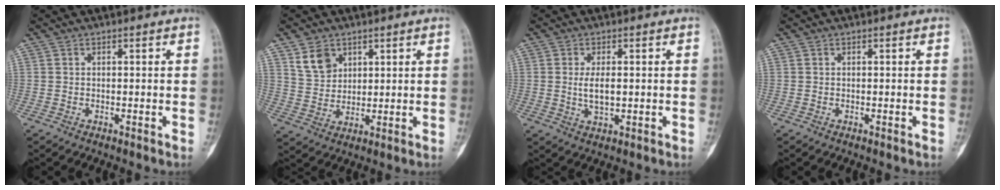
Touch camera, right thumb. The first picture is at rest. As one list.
[{"total": 6.3, "force": [3.6, 4.5, 2.5], "torque": [-0.026, -0.020, 0.076]}, {"total": 4.2, "force": [0.1, 2.0, 3.7], "torque": [-0.065, -0.007, 0.006]}, {"total": 0.0}]